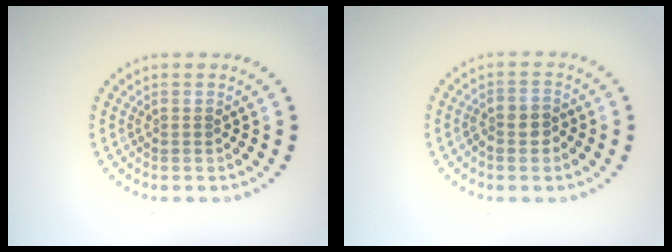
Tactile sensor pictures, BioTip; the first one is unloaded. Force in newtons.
{"total": 2.1, "press": 1.9, "slide": 0.9}